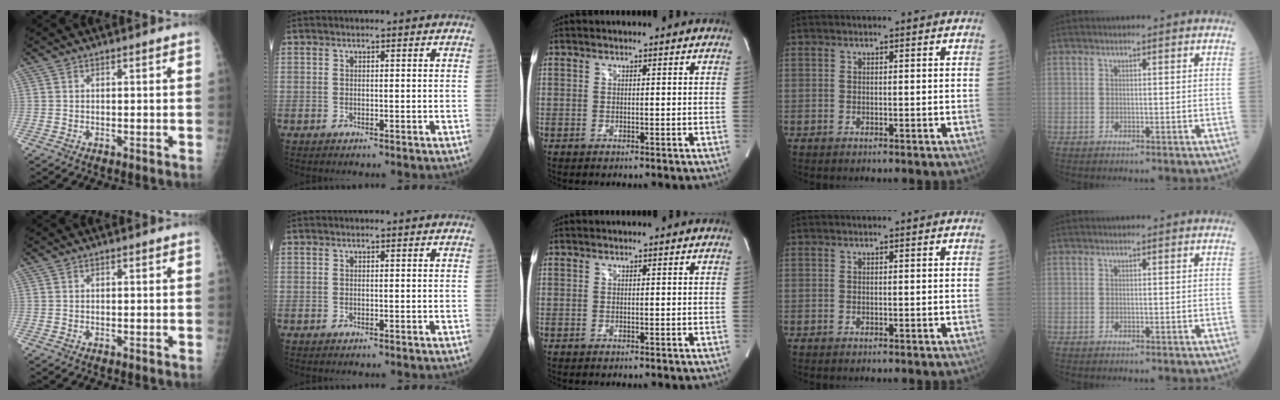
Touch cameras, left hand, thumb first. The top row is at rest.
{}